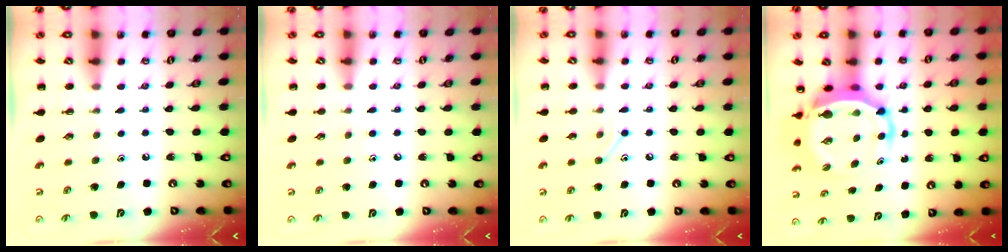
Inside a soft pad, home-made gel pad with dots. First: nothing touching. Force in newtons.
{"total": 4.7, "press": 4.3, "slide": 1.8}
{"total": 6.7, "press": 6.5, "slide": 1.6}
{"total": 7.0, "press": 6.7, "slide": 2.2}